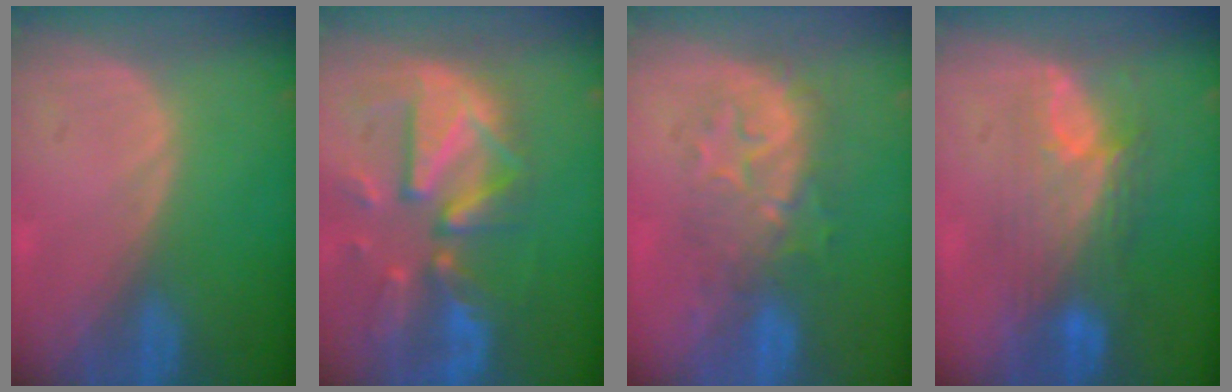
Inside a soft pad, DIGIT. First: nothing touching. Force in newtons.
{"total": 12.3, "press": 10.6, "slide": 6.1}
{"total": 8.1, "press": 8.0, "slide": 1.1}
{"total": 7.6, "press": 7.4, "slide": 1.5}